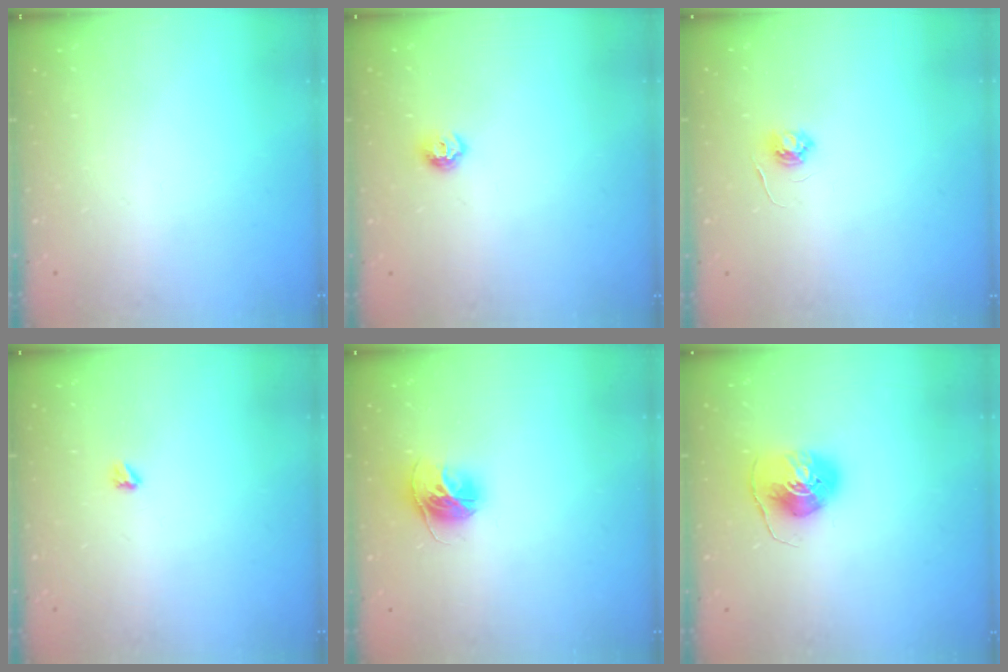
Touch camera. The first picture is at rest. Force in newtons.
{"total": 6.4, "press": 6.3, "slide": 0.9}
{"total": 3.8, "press": 3.8, "slide": 0.4}
{"total": 2.9, "press": 2.9, "slide": 0.5}
{"total": 11.2, "press": 11.2, "slide": 1.1}
{"total": 8.4, "press": 8.3, "slide": 0.7}